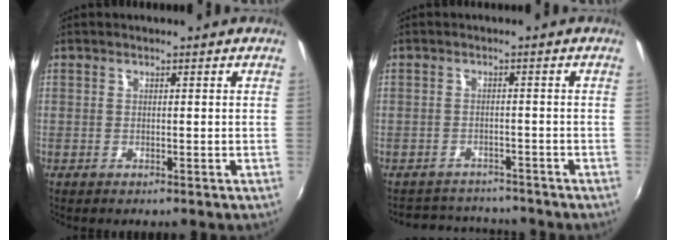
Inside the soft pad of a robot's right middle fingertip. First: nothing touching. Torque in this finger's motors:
{"motor_torque": [-0.01, -0.24, -0.31, -0.10]}